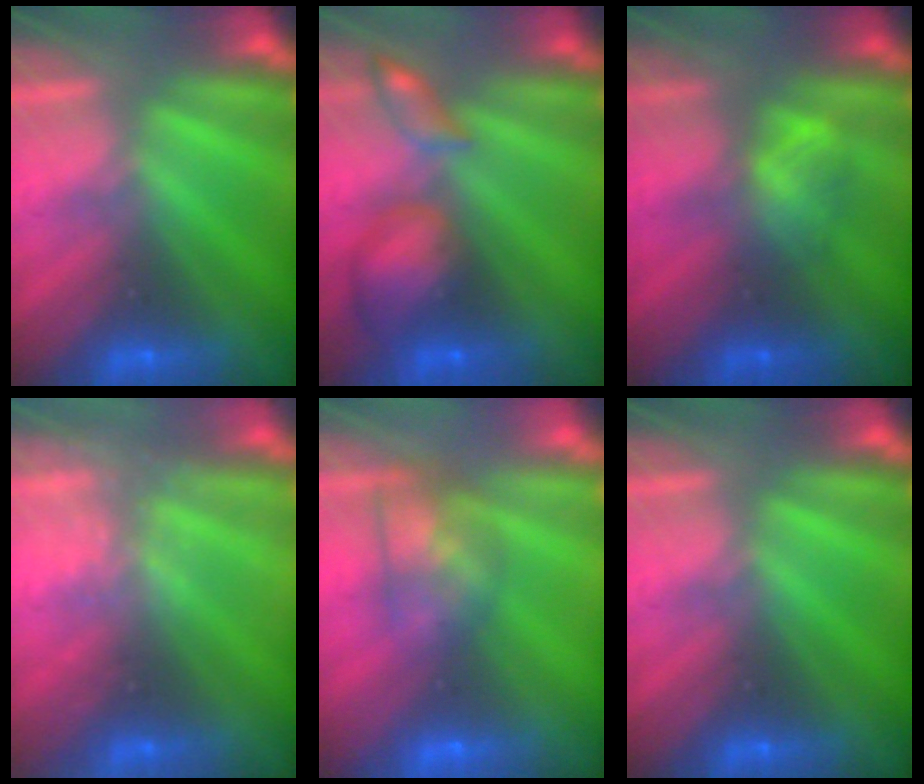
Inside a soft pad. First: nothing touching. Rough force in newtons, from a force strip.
{"total": 7.5}
{"total": 2.1}
{"total": 2.2}
{"total": 5.8}
{"total": 0.0}